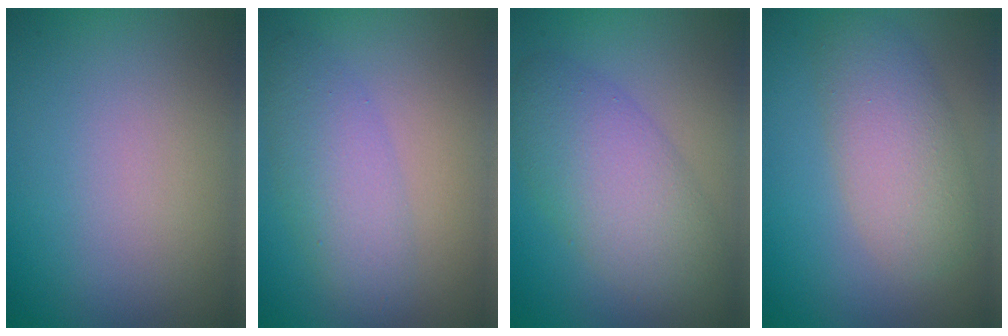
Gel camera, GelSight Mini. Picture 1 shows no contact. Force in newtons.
{"total": 3.5, "press": 3.5, "slide": 0.1}
{"total": 6.3, "press": 6.3, "slide": 0.2}
{"total": 4.8, "press": 4.8, "slide": 0.2}